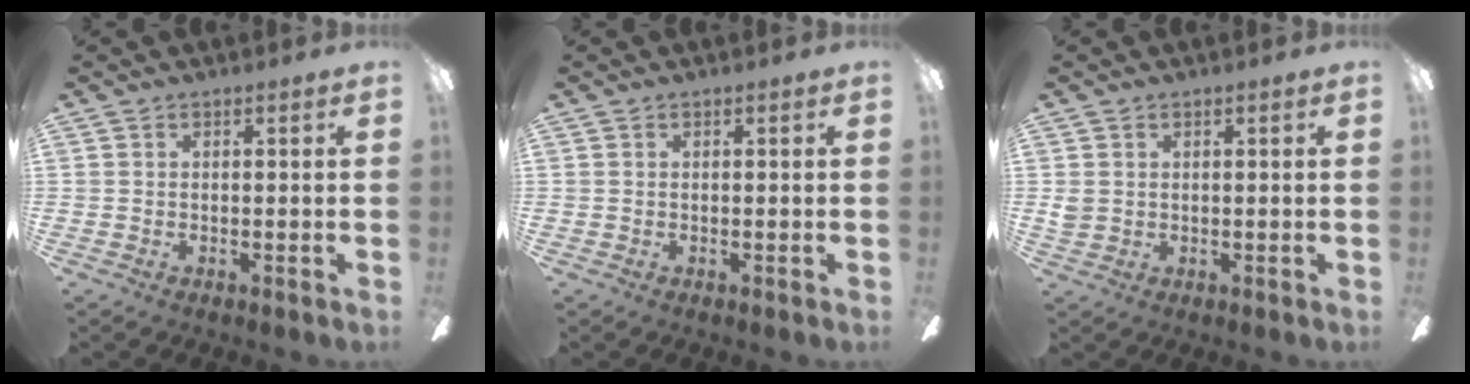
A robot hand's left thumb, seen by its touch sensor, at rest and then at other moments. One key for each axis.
{"total": 0.0}
{"total": 2.3, "fx": 0.7, "fy": 2.1, "fz": 0.6, "tx": -0.013, "ty": 0.005, "tz": 0.014}